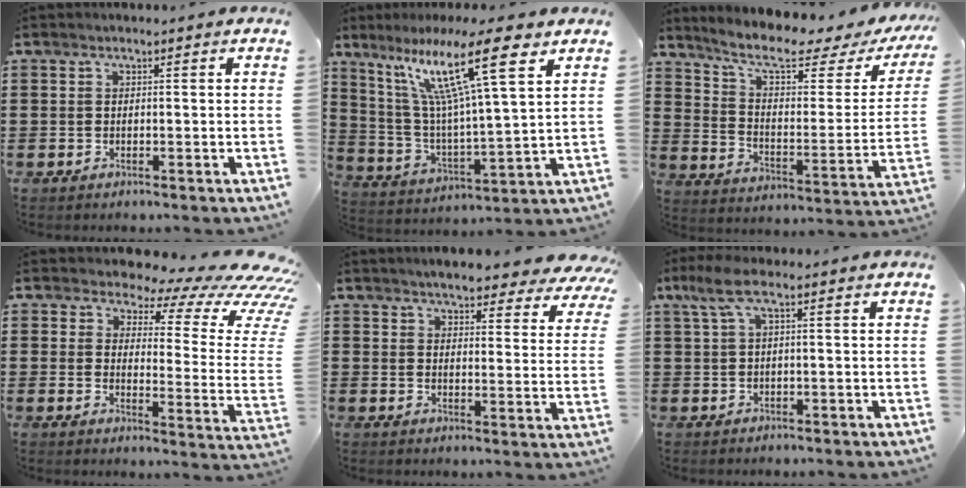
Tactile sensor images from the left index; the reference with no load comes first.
{"total": 15.5, "force": [9.4, 1.7, 12.2], "torque": [-0.242, -0.028, 0.148]}
{"total": 8.5, "force": [6.1, 1.8, 5.7], "torque": [-0.120, -0.038, 0.097]}
{"total": 8.3, "force": [6.1, 2.7, 4.9], "torque": [-0.090, -0.052, 0.102]}
{"total": 5.1, "force": [4.8, 0.4, 1.6], "torque": [-0.044, -0.024, 0.084]}
{"total": 4.1, "force": [0.6, 1.1, 3.9], "torque": [-0.088, -0.003, 0.007]}